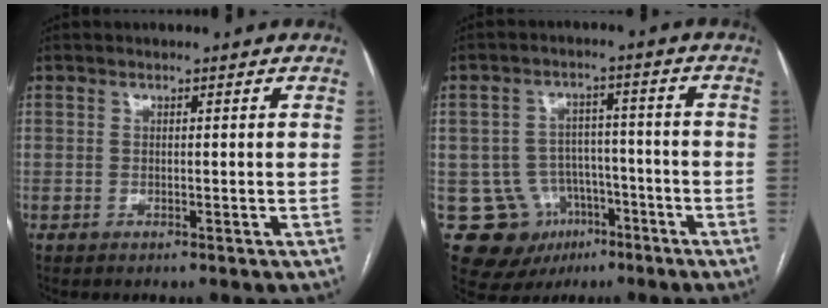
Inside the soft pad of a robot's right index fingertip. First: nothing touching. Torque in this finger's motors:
{"motor_torque": [-0.10, 0.00, -0.75, -0.21]}